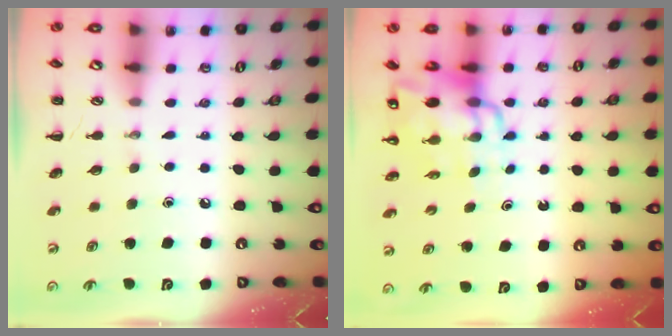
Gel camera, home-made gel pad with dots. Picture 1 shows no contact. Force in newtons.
{"total": 11.5, "press": 10.9, "slide": 3.5}